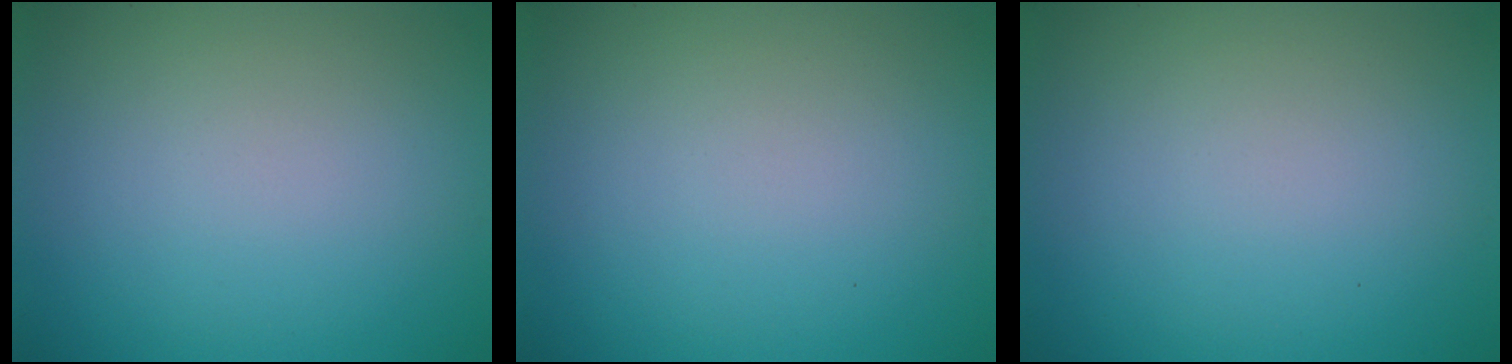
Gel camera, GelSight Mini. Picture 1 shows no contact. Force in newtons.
{"total": 0.0}
{"total": 0.0}